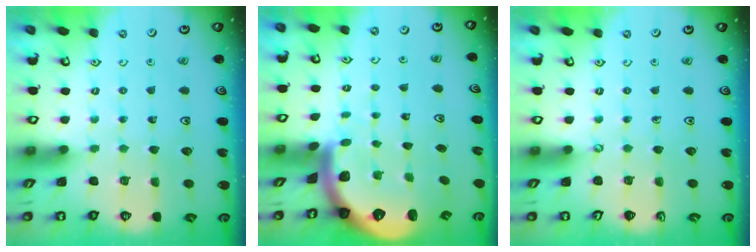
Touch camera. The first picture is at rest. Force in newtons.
{"total": 2.8, "press": 2.7, "slide": 0.6}
{"total": 0.0}